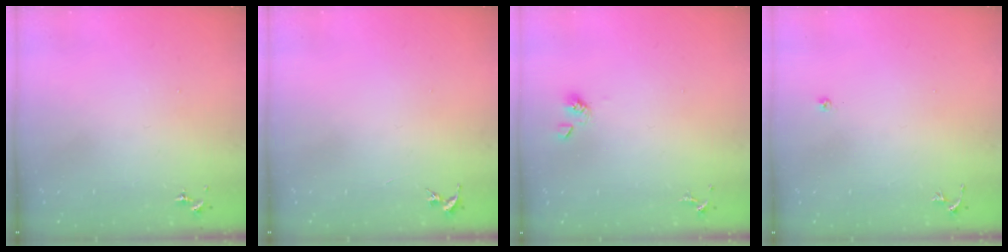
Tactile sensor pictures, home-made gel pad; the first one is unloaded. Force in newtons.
{"total": 0.0}
{"total": 5.5, "press": 5.1, "slide": 2.1}
{"total": 4.7, "press": 4.7, "slide": 0.5}